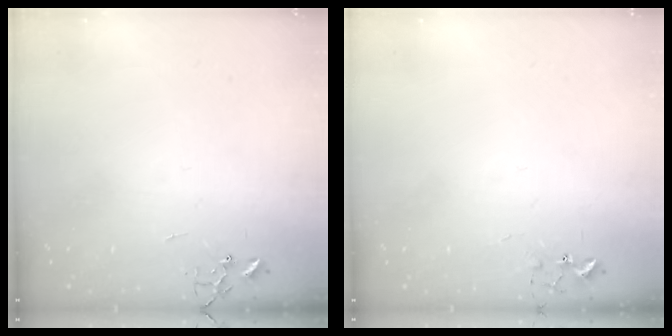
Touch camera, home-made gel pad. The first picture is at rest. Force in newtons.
{"total": 5.8, "press": 5.7, "slide": 0.7}